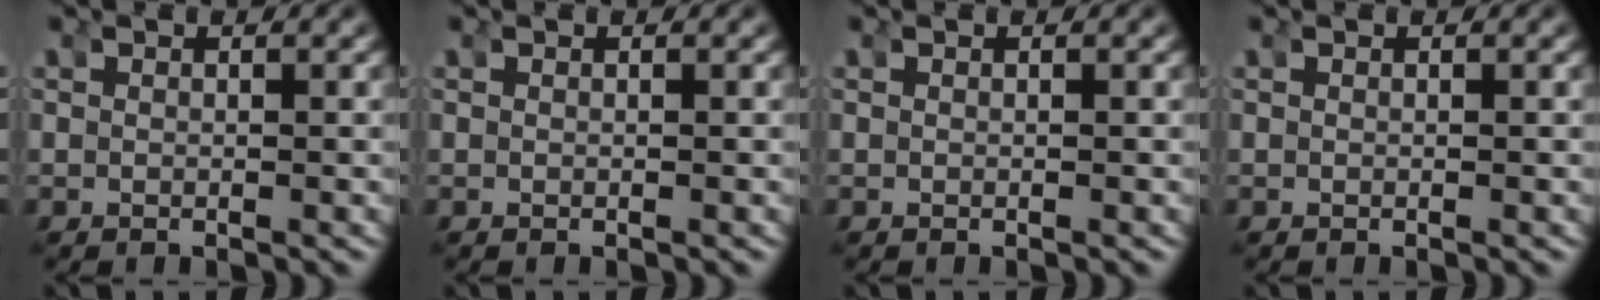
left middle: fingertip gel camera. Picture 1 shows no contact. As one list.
[{"total": 0.0}, {"total": 0.0}, {"total": 0.0}]